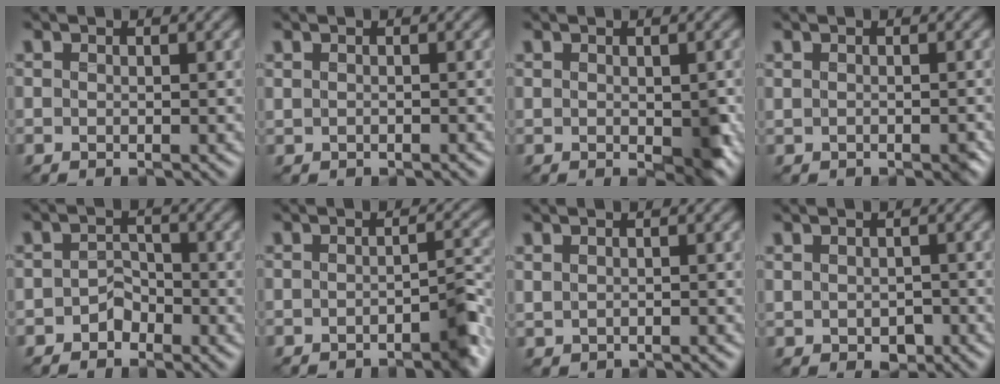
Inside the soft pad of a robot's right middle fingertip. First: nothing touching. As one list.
[{"total": 0.5, "force": [0.0, 0.4, 0.3], "torque": [-0.007, -0.001, 0.002]}, {"total": 3.0, "force": [-0.3, 1.6, 2.6], "torque": [-0.046, -0.007, -0.002]}, {"total": 1.4, "force": [-0.2, 1.0, 1.0], "torque": [-0.019, -0.007, 0.001]}, {"total": 2.2, "force": [-1.7, 1.3, 0.6], "torque": [-0.002, 0.004, -0.035]}, {"total": 3.5, "force": [-2.1, 1.1, 2.6], "torque": [-0.032, 0.001, -0.036]}, {"total": 0.8, "force": [0.2, 0.6, 0.4], "torque": [-0.011, -0.003, 0.007]}, {"total": 2.2, "force": [-0.7, 1.5, 1.5], "torque": [-0.027, -0.009, -0.008]}]